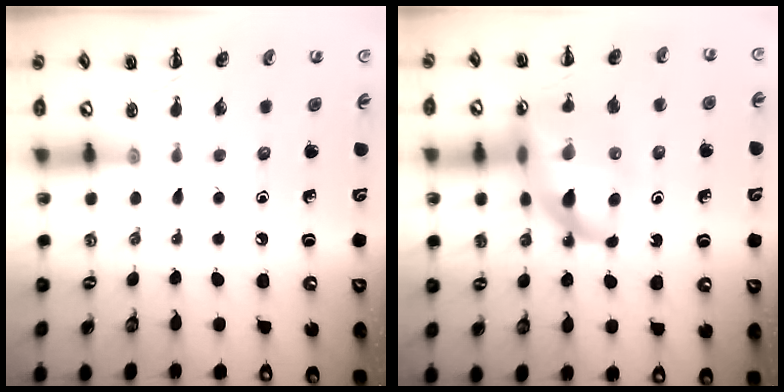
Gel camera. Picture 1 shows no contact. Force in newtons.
{"total": 20.5, "press": 20.0, "slide": 4.3}